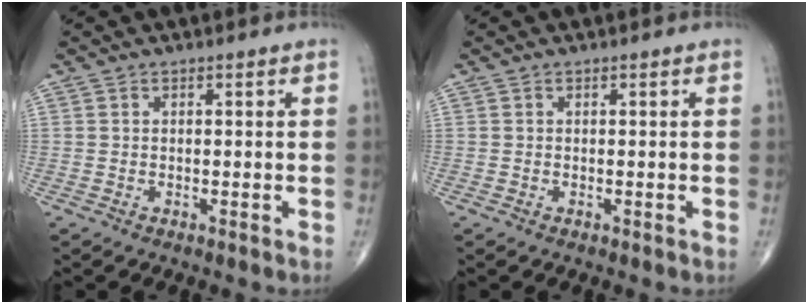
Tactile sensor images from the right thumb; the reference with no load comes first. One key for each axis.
{"total": 0.0}